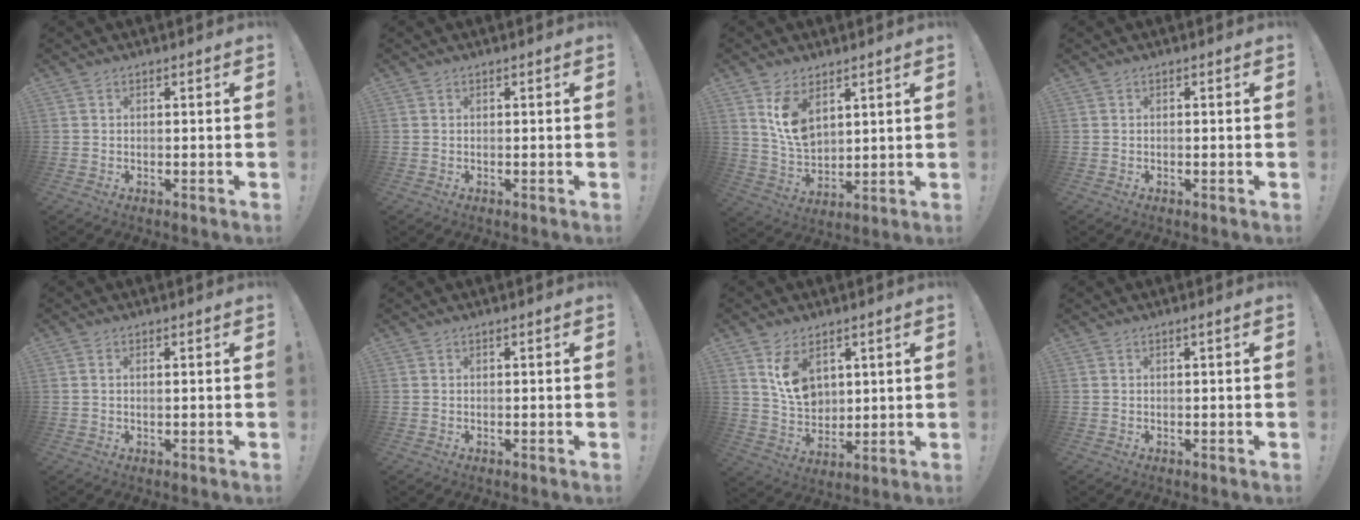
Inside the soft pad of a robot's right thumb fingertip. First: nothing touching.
{"total": 0.0}
{"total": 10.3, "force": [5.7, 6.3, 5.8], "torque": [-0.107, -0.027, 0.110]}
{"total": 0.0}
{"total": 0.8, "force": [0.3, 0.0, 0.8], "torque": [-0.012, -0.002, 0.004]}
{"total": 0.0}
{"total": 10.4, "force": [5.1, 7.1, 5.6], "torque": [-0.082, -0.026, 0.101]}
{"total": 1.0, "force": [0.2, -0.1, 1.0], "torque": [-0.012, -0.003, 0.000]}